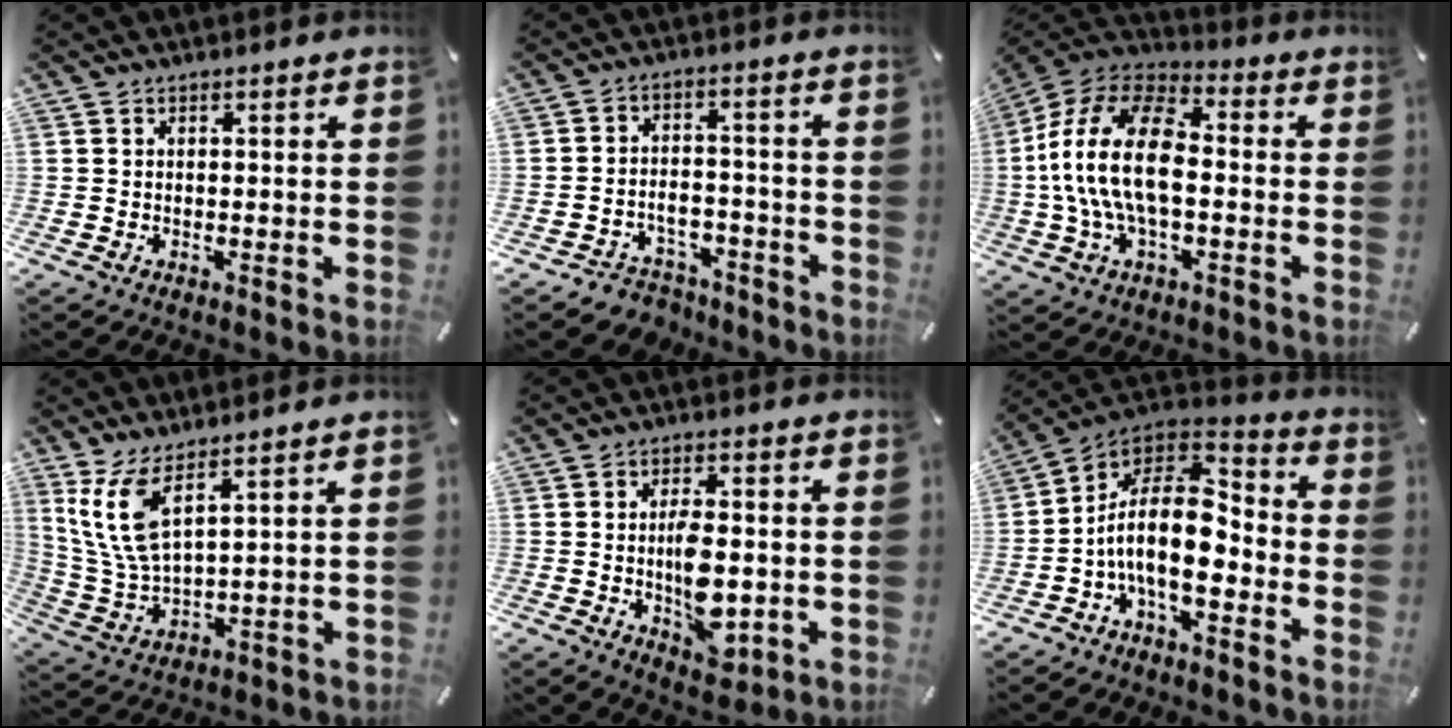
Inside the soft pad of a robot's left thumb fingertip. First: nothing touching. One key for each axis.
{"total": 4.9, "fx": -3.3, "fy": 3.4, "fz": 1.1, "tx": -0.014, "ty": 0.018, "tz": -0.060}
{"total": 18.9, "fx": -1.6, "fy": 10.9, "fz": 15.3, "tx": -0.320, "ty": 0.012, "tz": -0.030}
{"total": 11.1, "fx": 6.5, "fy": 4.2, "fz": 7.9, "tx": -0.198, "ty": -0.031, "tz": 0.117}
{"total": 10.5, "fx": -1.4, "fy": 5.6, "fz": 8.7, "tx": -0.130, "ty": -0.008, "tz": -0.020}
{"total": 16.5, "fx": -2.8, "fy": 8.8, "fz": 13.7, "tx": -0.279, "ty": 0.000, "tz": -0.051}